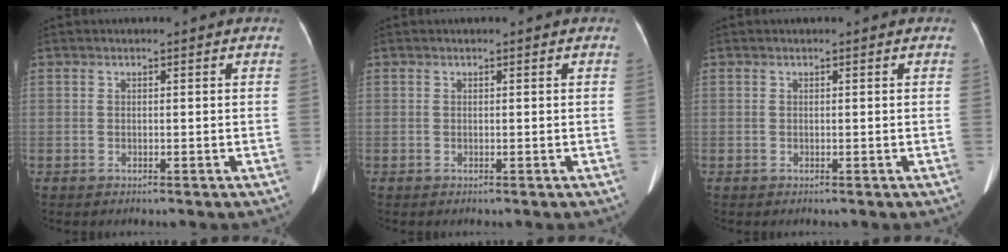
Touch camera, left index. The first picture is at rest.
{"total": 0.0}
{"total": 0.0}